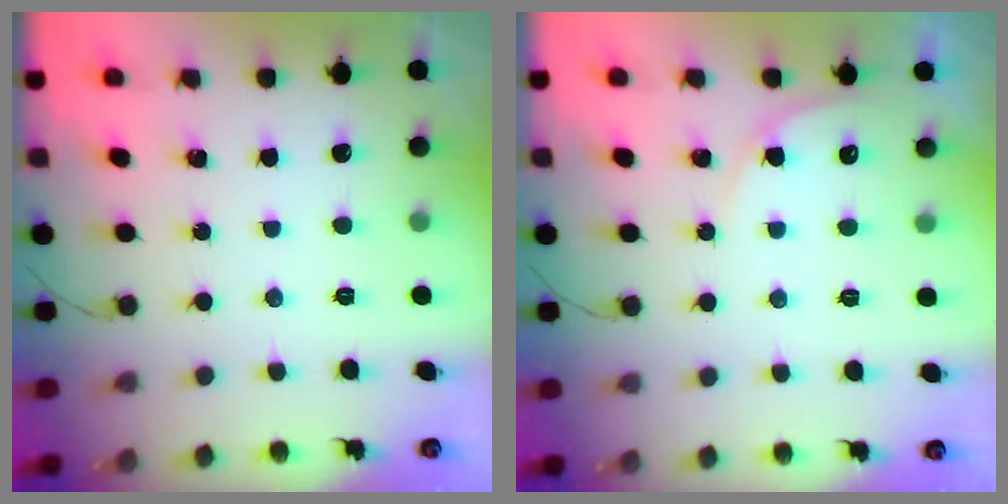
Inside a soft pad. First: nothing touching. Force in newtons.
{"total": 4.6, "press": 4.6, "slide": 0.5}